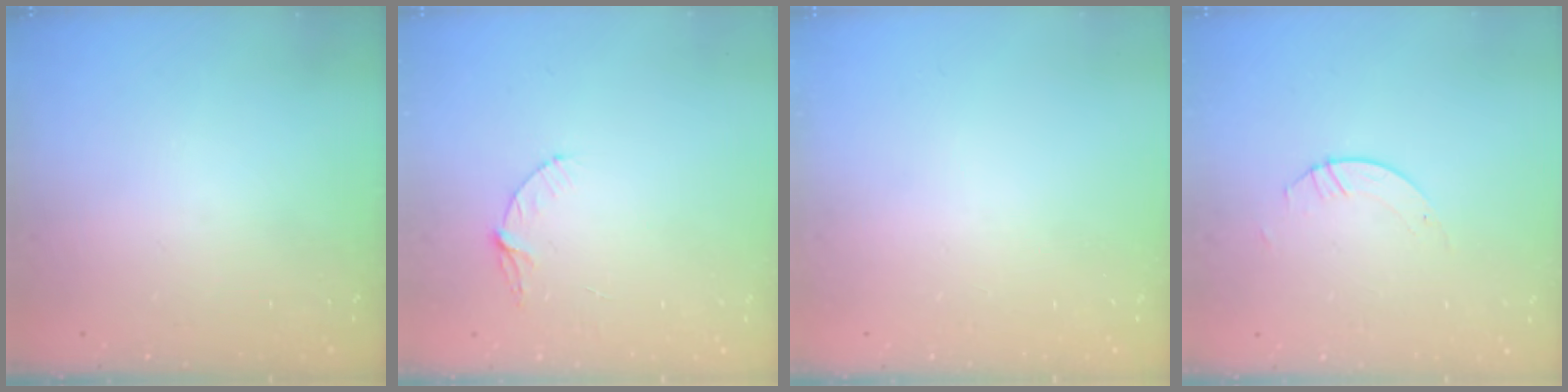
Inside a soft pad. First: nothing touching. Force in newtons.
{"total": 4.7, "press": 4.7, "slide": 0.4}
{"total": 0.0}
{"total": 1.1, "press": 1.1, "slide": 0.1}